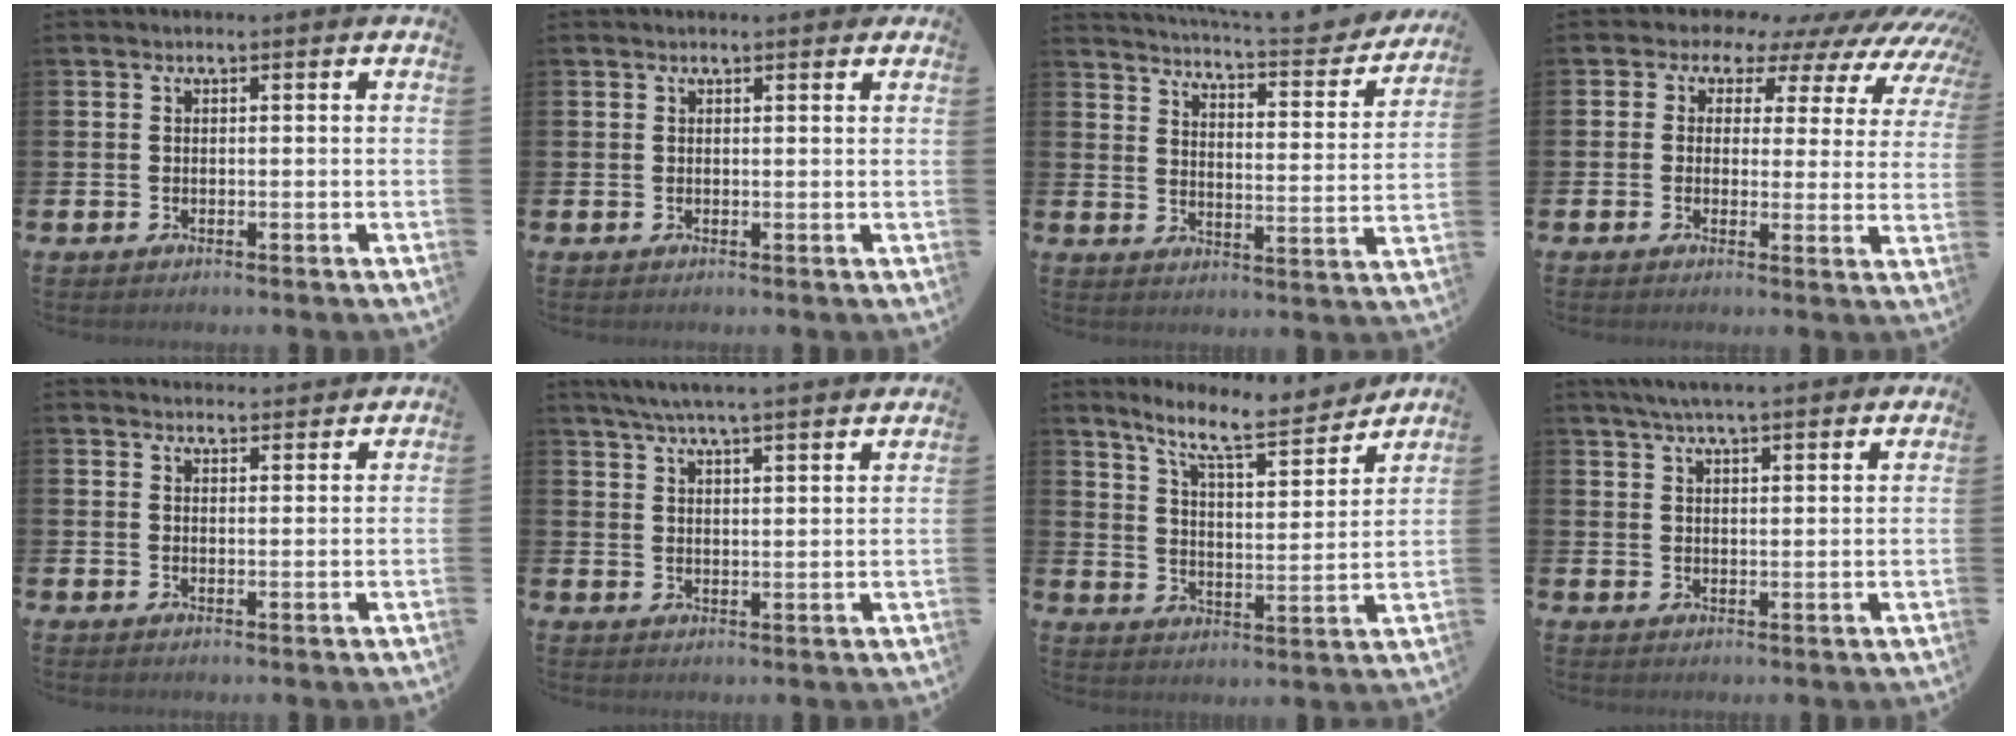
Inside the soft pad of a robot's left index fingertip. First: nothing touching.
{"total": 0.8, "force": [0.7, 0.1, 0.3], "torque": [0.003, 0.000, 0.010]}
{"total": 5.3, "force": [5.2, 0.2, 1.2], "torque": [-0.036, -0.054, 0.081]}
{"total": 4.7, "force": [3.6, 2.8, 1.2], "torque": [-0.038, -0.046, 0.047]}
{"total": 2.8, "force": [2.8, 0.3, -0.1], "torque": [0.005, -0.020, 0.049]}
{"total": 5.8, "force": [5.6, -0.3, 1.7], "torque": [-0.050, -0.027, 0.098]}
{"total": 9.5, "force": [8.4, 1.4, 4.1], "torque": [-0.099, -0.052, 0.145]}
{"total": 5.1, "force": [4.8, 0.2, 1.7], "torque": [-0.045, -0.013, 0.088]}